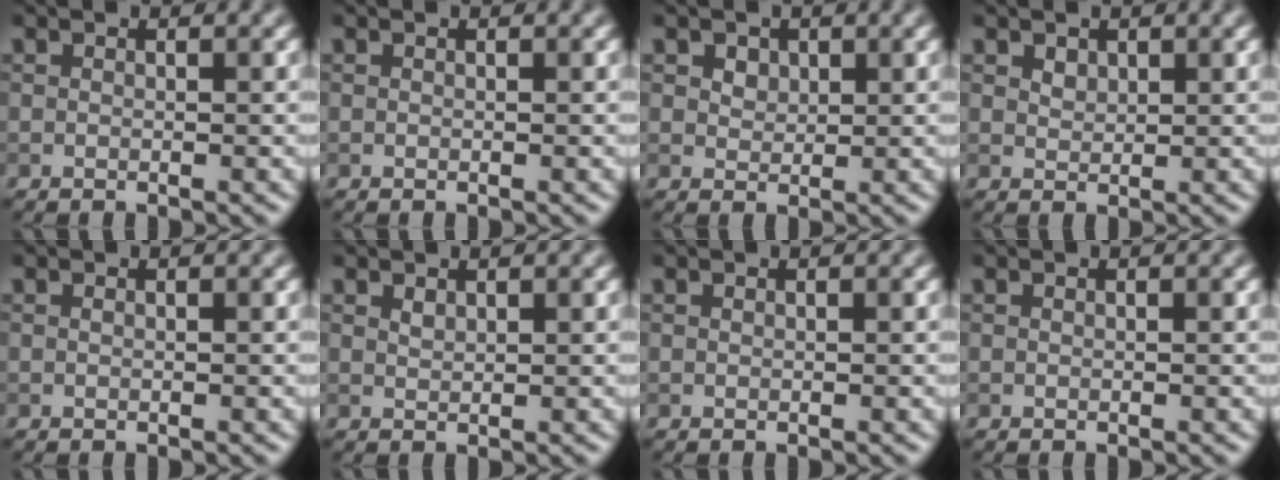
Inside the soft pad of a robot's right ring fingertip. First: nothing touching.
{"total": 0.0}
{"total": 1.9, "force": [1.0, 1.3, 0.8], "torque": [-0.017, 0.003, 0.018]}
{"total": 1.1, "force": [0.7, 0.7, 0.4], "torque": [-0.009, 0.000, 0.016]}
{"total": 0.0}
{"total": 0.7, "force": [0.6, 0.3, 0.3], "torque": [-0.010, -0.001, 0.014]}
{"total": 0.0}
{"total": 0.0}